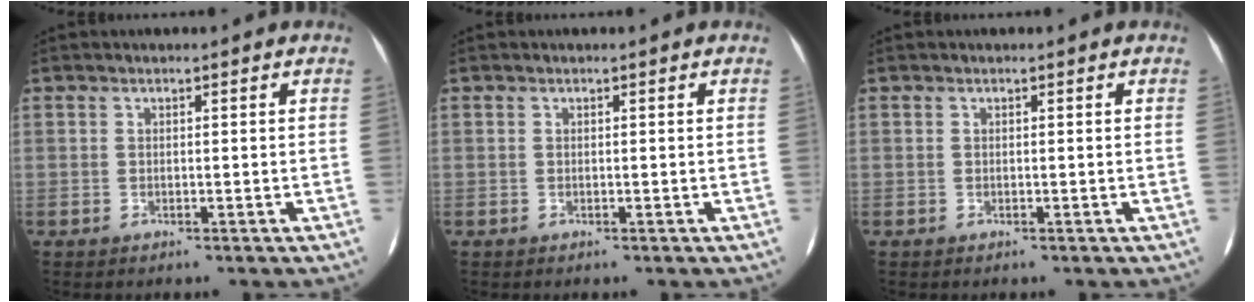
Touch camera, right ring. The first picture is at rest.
{"total": 0.0}
{"total": 0.0}